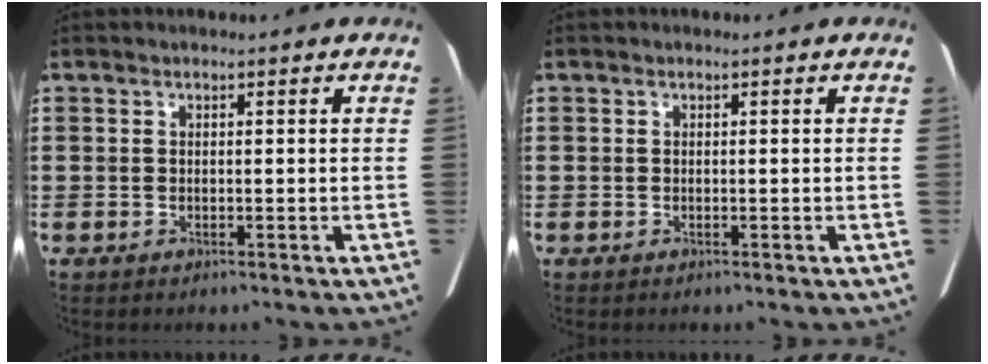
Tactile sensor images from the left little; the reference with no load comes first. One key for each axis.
{"total": 0.0}